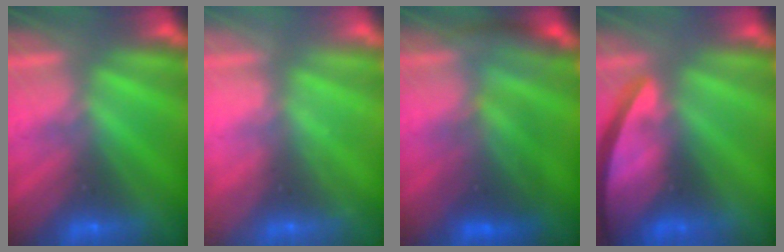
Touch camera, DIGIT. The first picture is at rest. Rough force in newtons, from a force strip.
{"total": 2.1}
{"total": 2.8}
{"total": 6.7}